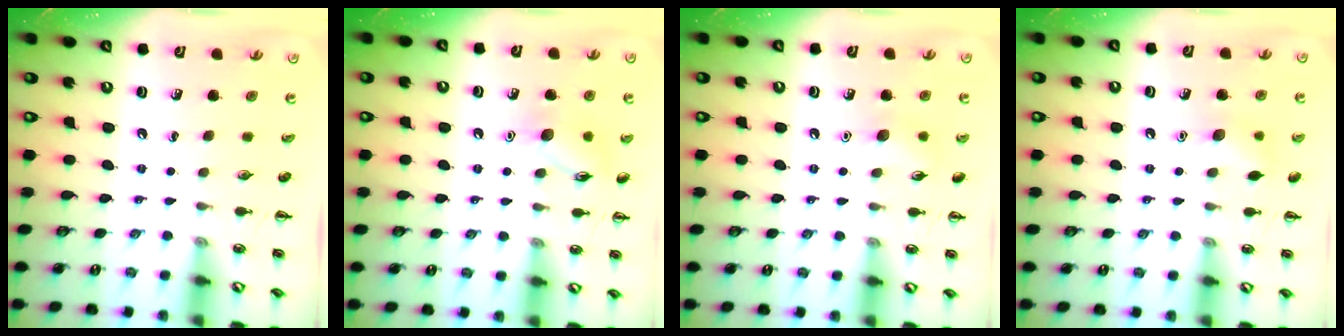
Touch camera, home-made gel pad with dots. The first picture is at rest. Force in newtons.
{"total": 8.6, "press": 8.6, "slide": 0.9}
{"total": 7.3, "press": 7.0, "slide": 2.0}
{"total": 7.8, "press": 7.7, "slide": 1.6}